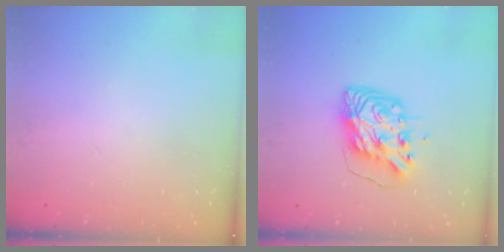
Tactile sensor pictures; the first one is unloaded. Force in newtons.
{"total": 11.0, "press": 10.9, "slide": 1.6}